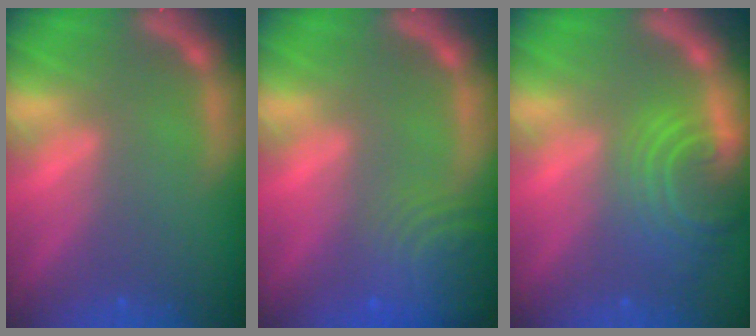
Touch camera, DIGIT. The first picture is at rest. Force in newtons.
{"total": 7.4}
{"total": 7.0}